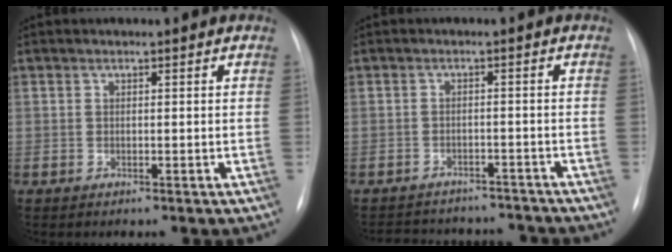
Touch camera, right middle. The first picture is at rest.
{"total": 12.8, "force": [-11.8, 4.2, 2.8], "torque": [-0.054, 0.018, -0.143]}